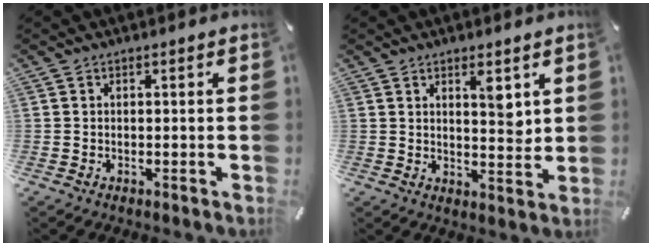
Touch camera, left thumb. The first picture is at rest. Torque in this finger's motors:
{"motor_torque": [0.84, 0.79, 0.49, -0.53, 0.15]}